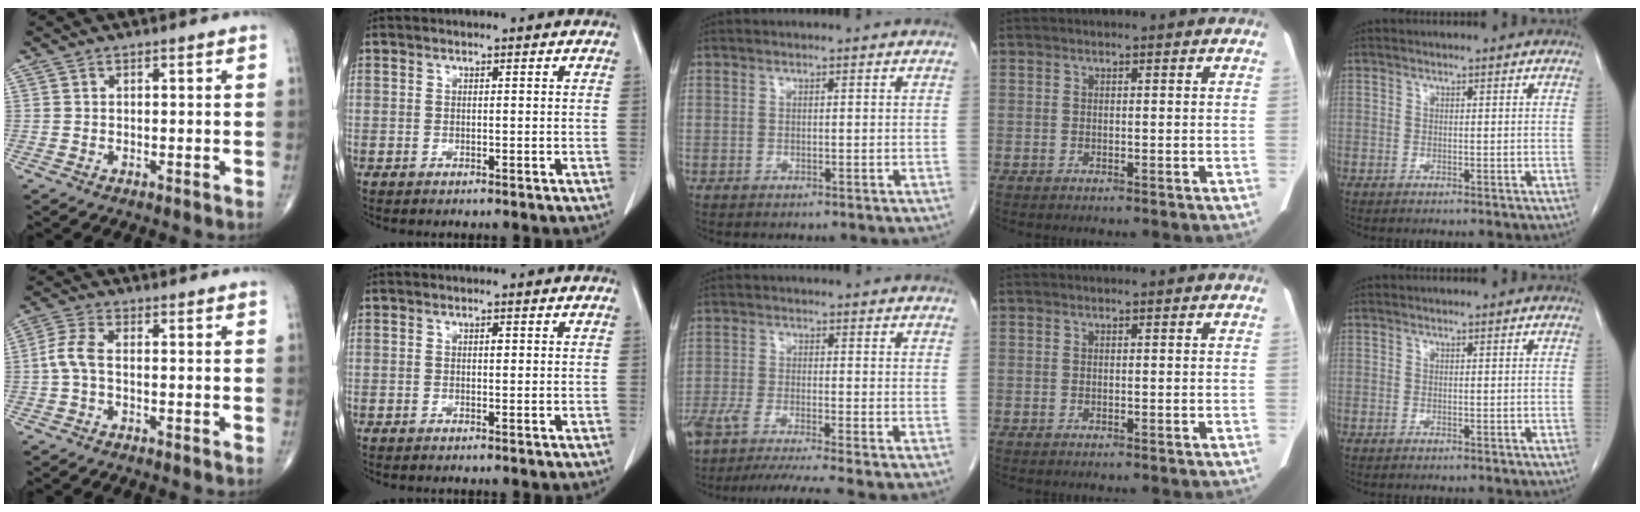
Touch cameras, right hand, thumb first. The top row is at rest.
{"thumb": {"total": 4.3, "force": [-0.6, 1.8, 3.8], "torque": [-0.094, 0.008, -0.020]}, "index": {"total": 0.6, "force": [0.1, 0.3, 0.5], "torque": [-0.009, 0.001, 0.001]}, "middle": {"total": 10.5, "force": [-9.0, -1.1, 5.4], "torque": [-0.071, -0.026, -0.143]}}